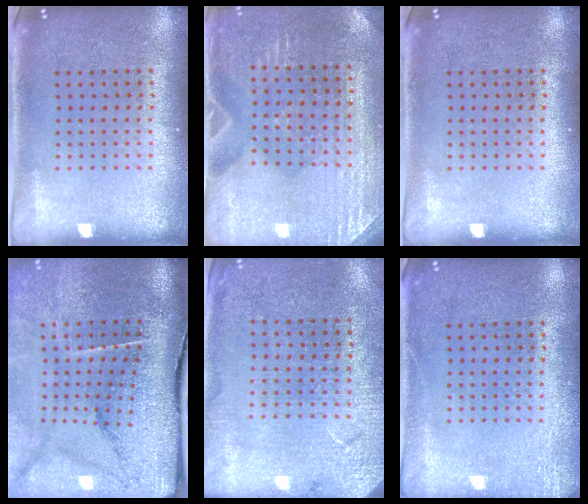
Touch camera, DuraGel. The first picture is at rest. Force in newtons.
{"total": 3.0, "press": 2.9, "slide": 0.2}
{"total": 0.0}
{"total": 4.9, "press": 3.8, "slide": 3.1}
{"total": 2.7, "press": 2.7, "slide": 0.1}
{"total": 2.1, "press": 2.1, "slide": 0.3}